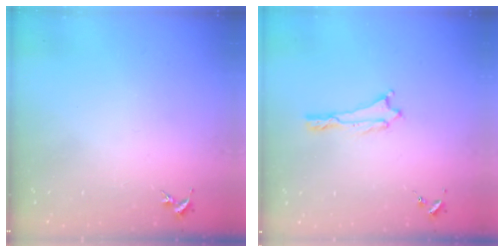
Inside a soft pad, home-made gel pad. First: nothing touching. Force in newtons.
{"total": 0.0}